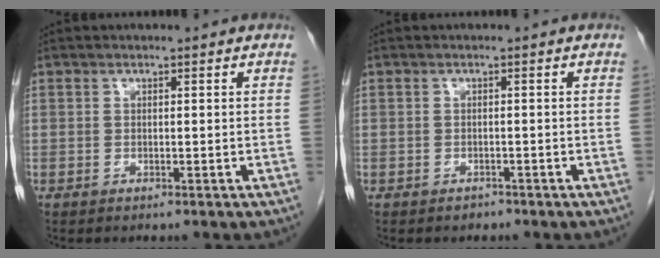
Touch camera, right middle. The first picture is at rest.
{"total": 0.9, "force": [-0.7, 0.5, 0.0], "torque": [-0.003, 0.001, -0.014]}